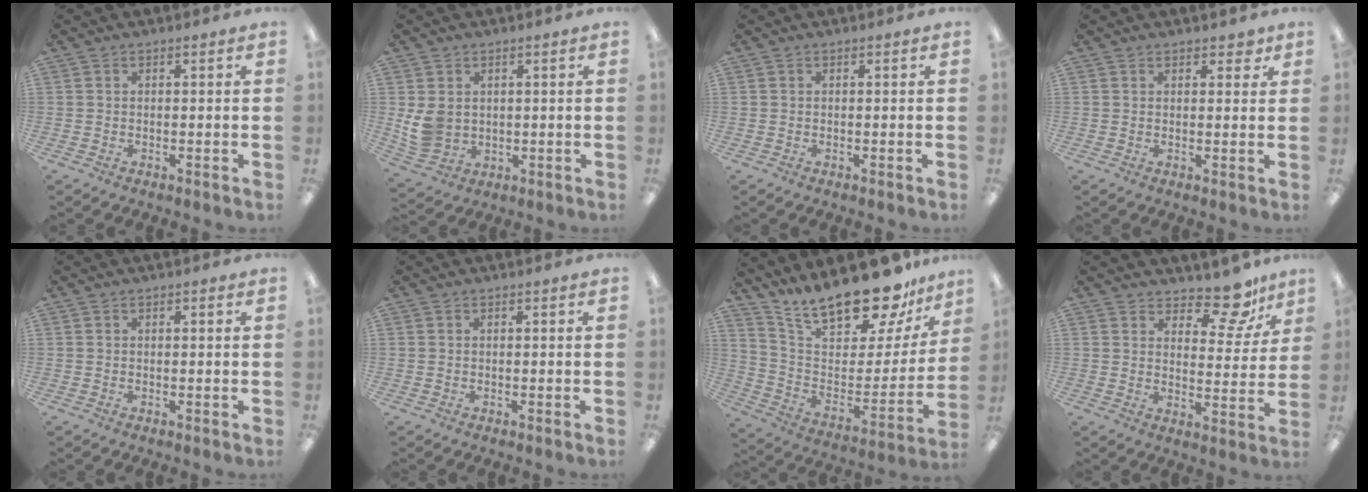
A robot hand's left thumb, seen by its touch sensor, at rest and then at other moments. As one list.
[{"total": 6.5, "force": [1.2, 5.6, 3.1], "torque": [-0.068, 0.004, 0.029]}, {"total": 0.0}, {"total": 2.4, "force": [1.8, 1.4, 0.9], "torque": [-0.004, -0.002, 0.029]}, {"total": 0.0}, {"total": 0.0}, {"total": 22.3, "force": [18.9, 6.3, 10.0], "torque": [-0.172, -0.141, 0.325]}, {"total": 11.0, "force": [8.8, 4.4, 4.8], "torque": [-0.061, -0.062, 0.156]}]